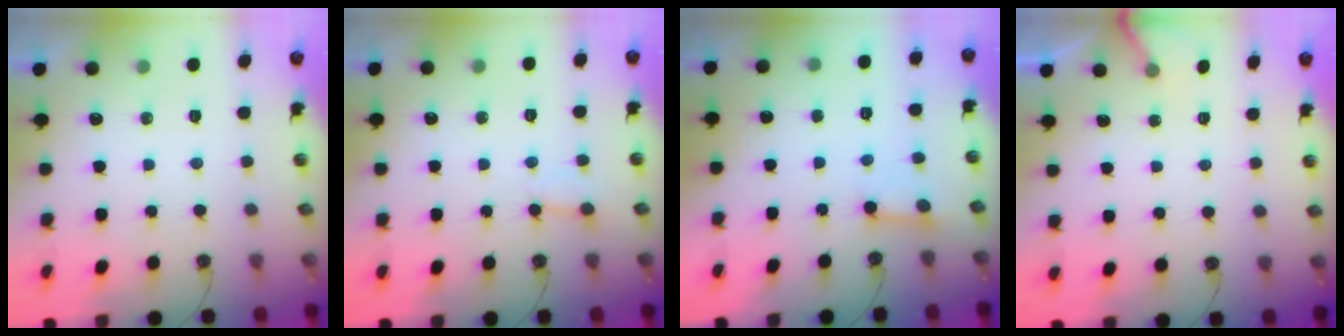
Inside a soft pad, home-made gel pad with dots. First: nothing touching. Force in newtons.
{"total": 3.7, "press": 3.7, "slide": 0.3}
{"total": 3.0, "press": 3.0, "slide": 0.2}
{"total": 3.4, "press": 3.4, "slide": 0.2}